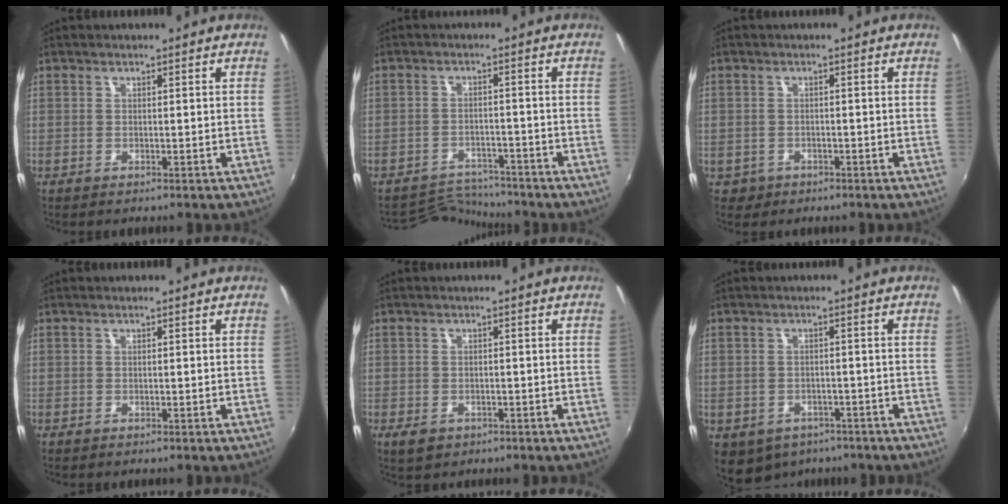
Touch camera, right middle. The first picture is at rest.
{"total": 6.3, "force": [-6.3, 0.4, -0.7], "torque": [-0.008, 0.008, -0.107]}
{"total": 2.9, "force": [-1.2, 2.4, 0.9], "torque": [-0.027, -0.001, -0.012]}
{"total": 0.0}
{"total": 3.0, "force": [-1.6, 2.0, 1.6], "torque": [-0.032, -0.006, -0.022]}
{"total": 8.7, "force": [-5.4, 5.9, 3.4], "torque": [-0.086, -0.017, -0.062]}